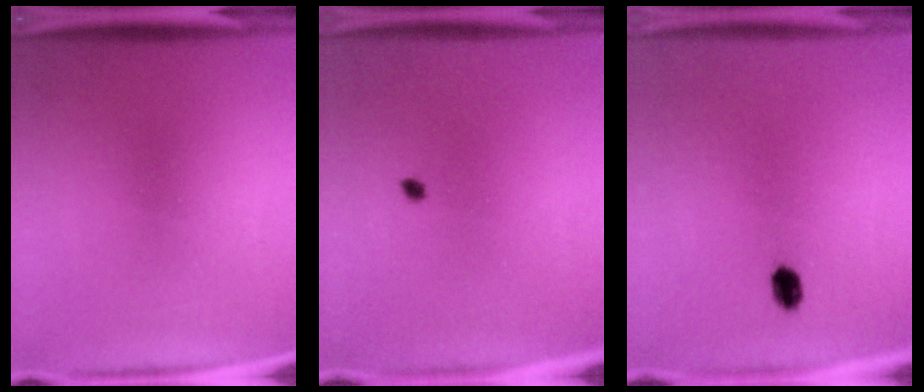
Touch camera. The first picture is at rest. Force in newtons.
{"total": 0.8}
{"total": 2.4}